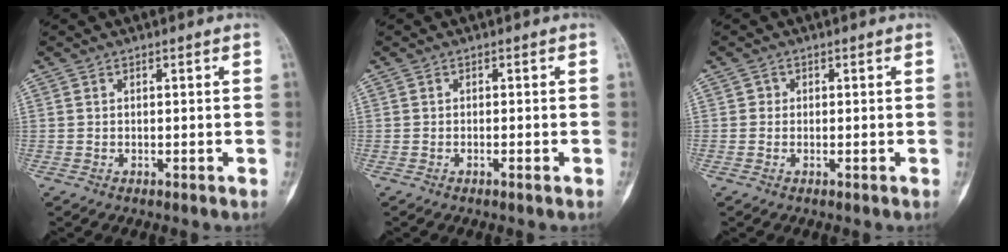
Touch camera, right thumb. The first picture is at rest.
{"total": 0.8, "force": [-0.5, 0.1, 0.7], "torque": [-0.014, 0.003, -0.007]}
{"total": 0.8, "force": [0.0, 0.8, 0.1], "torque": [0.004, 0.003, -0.001]}